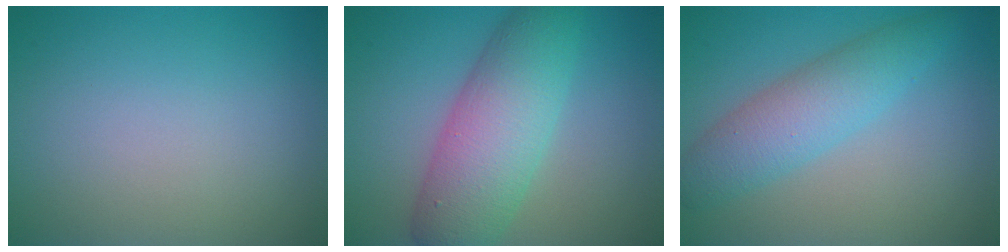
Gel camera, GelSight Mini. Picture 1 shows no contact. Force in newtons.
{"total": 7.6, "press": 7.6, "slide": 0.1}
{"total": 4.6, "press": 4.6, "slide": 0.1}